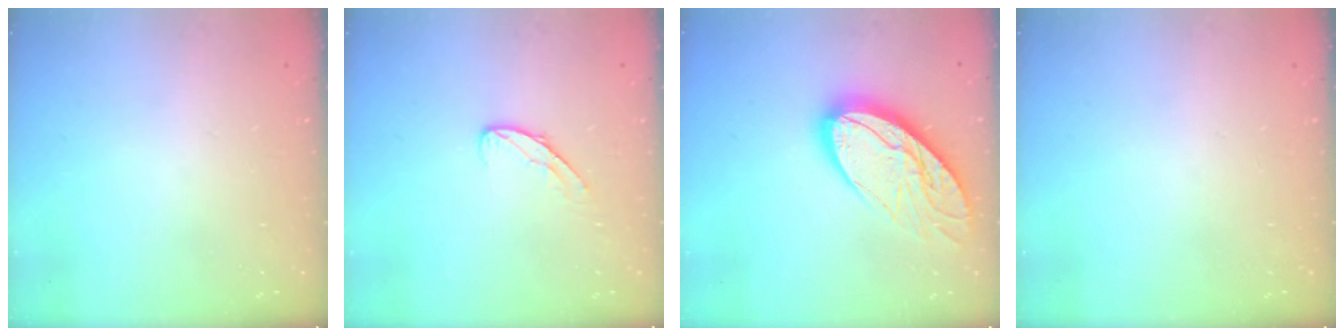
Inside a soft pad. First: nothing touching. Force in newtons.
{"total": 5.1, "press": 5.1, "slide": 0.4}
{"total": 16.1, "press": 16.1, "slide": 1.2}
{"total": 0.0}